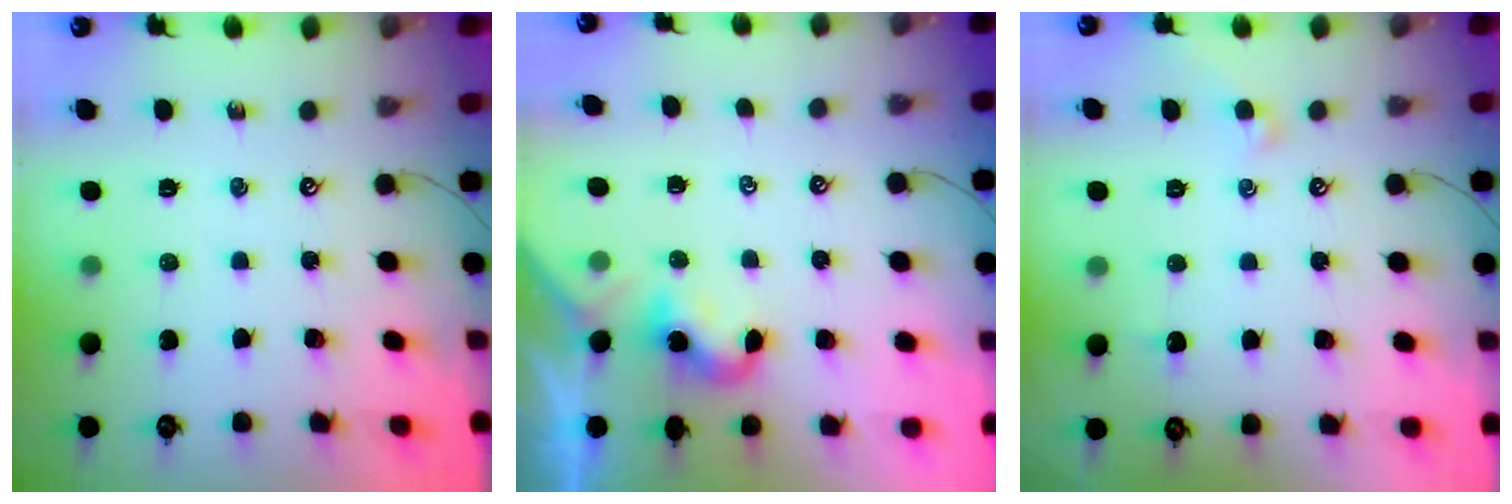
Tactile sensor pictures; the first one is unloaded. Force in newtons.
{"total": 2.4, "press": 2.4, "slide": 0.2}
{"total": 0.7, "press": 0.3, "slide": 0.6}